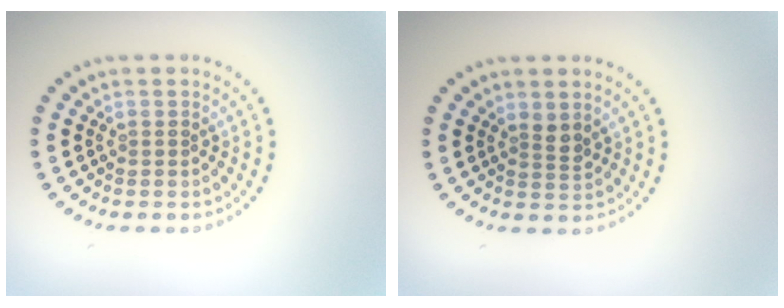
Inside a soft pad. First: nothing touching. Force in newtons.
{"total": 1.3, "press": 1.0, "slide": 0.8}